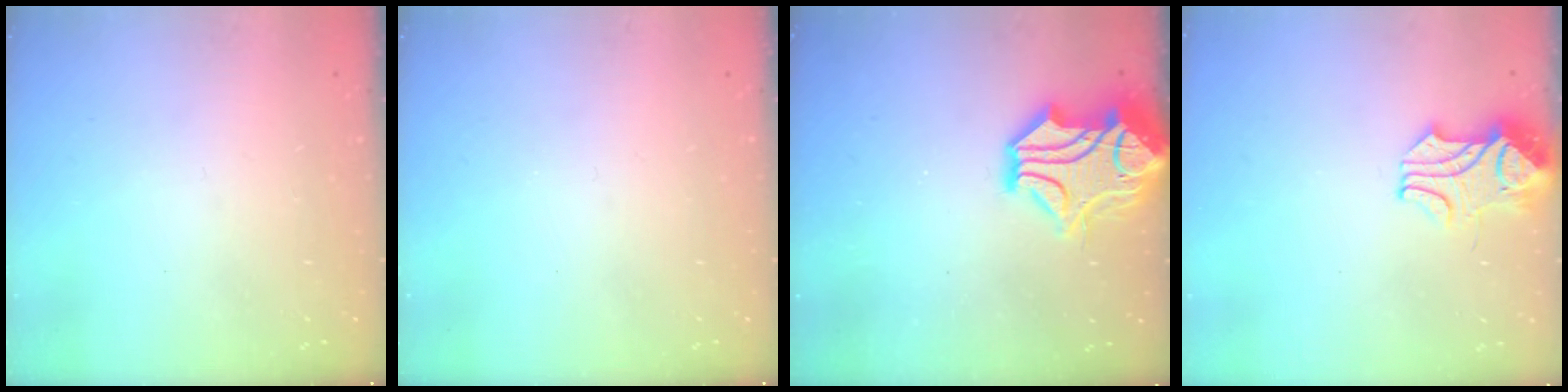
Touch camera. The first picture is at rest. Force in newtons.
{"total": 0.0}
{"total": 5.6, "press": 5.2, "slide": 2.0}
{"total": 2.4, "press": 2.2, "slide": 1.0}